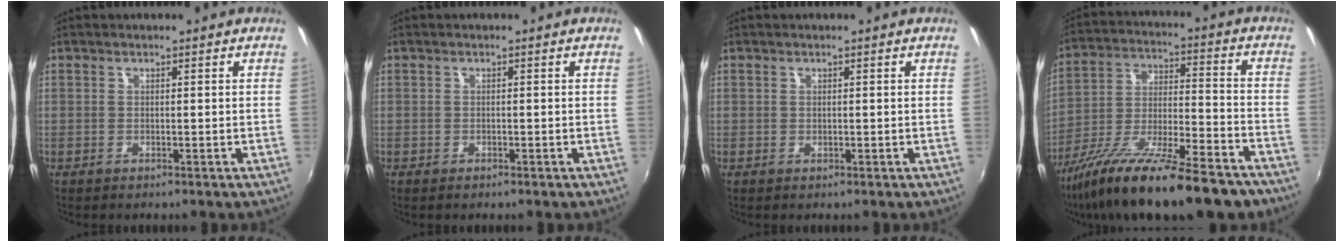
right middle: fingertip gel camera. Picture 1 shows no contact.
{"total": 0.8, "force": [-0.6, 0.4, 0.3], "torque": [-0.007, -0.004, -0.011]}
{"total": 0.0}
{"total": 22.7, "force": [-16.6, 5.3, 14.6], "torque": [-0.260, -0.041, -0.261]}